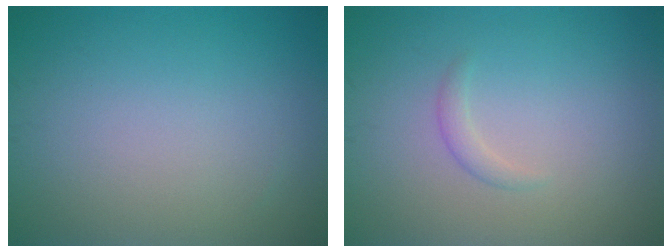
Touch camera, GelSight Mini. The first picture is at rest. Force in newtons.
{"total": 0.9, "press": 0.9, "slide": 0.0}